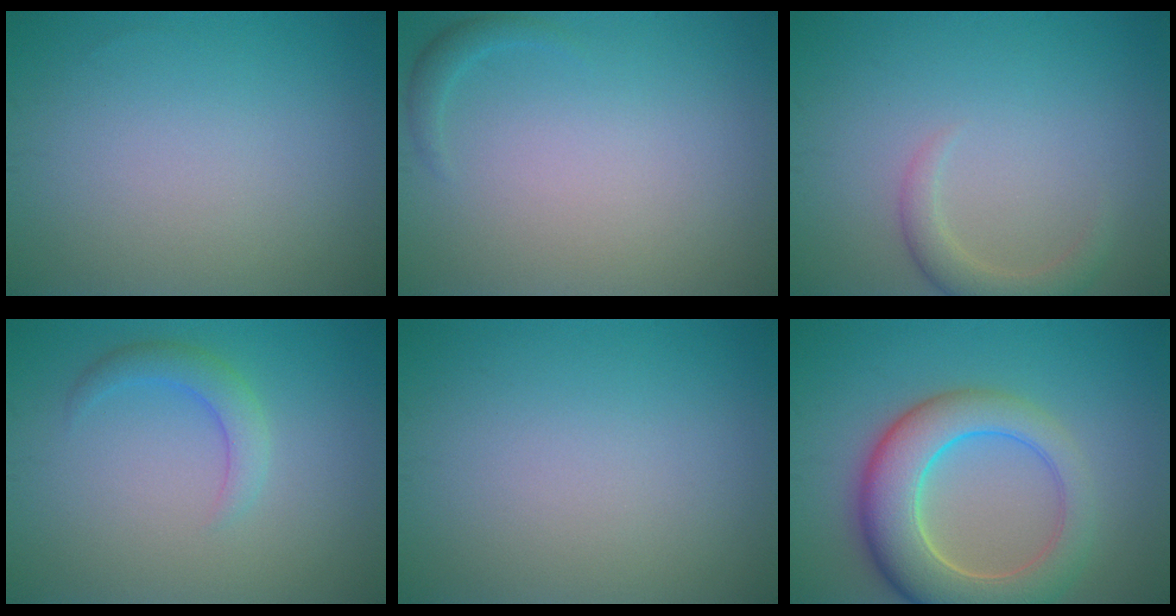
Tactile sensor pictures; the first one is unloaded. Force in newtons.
{"total": 1.0, "press": 1.0, "slide": 0.1}
{"total": 2.4, "press": 2.3, "slide": 0.3}
{"total": 2.3, "press": 2.3, "slide": 0.1}
{"total": 0.0}
{"total": 8.4, "press": 8.4, "slide": 0.8}